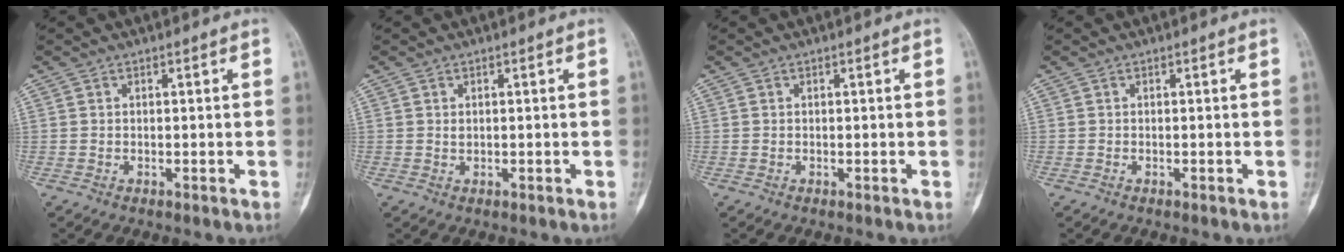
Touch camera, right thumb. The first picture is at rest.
{"total": 0.7, "force": [0.2, 0.5, 0.4], "torque": [-0.002, 0.000, 0.004]}
{"total": 0.0}
{"total": 0.0}